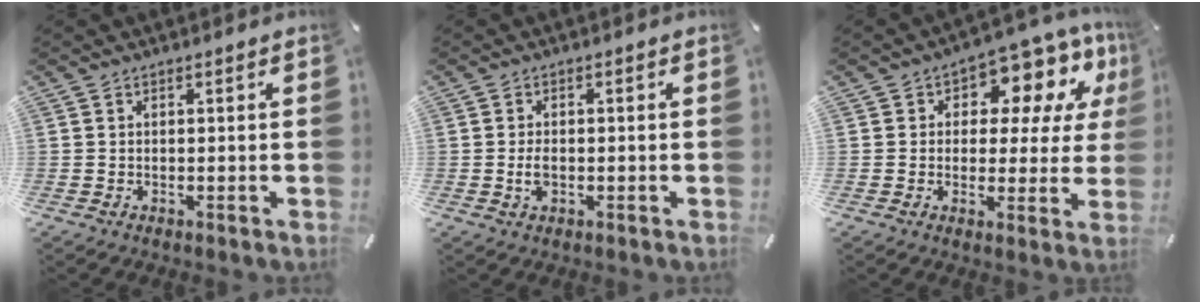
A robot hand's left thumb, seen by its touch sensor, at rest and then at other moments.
{"total": 2.4, "force": [-0.5, 1.3, 2.0], "torque": [-0.049, -0.003, -0.012]}
{"total": 11.4, "force": [5.6, 6.9, 7.2], "torque": [-0.094, -0.039, 0.098]}